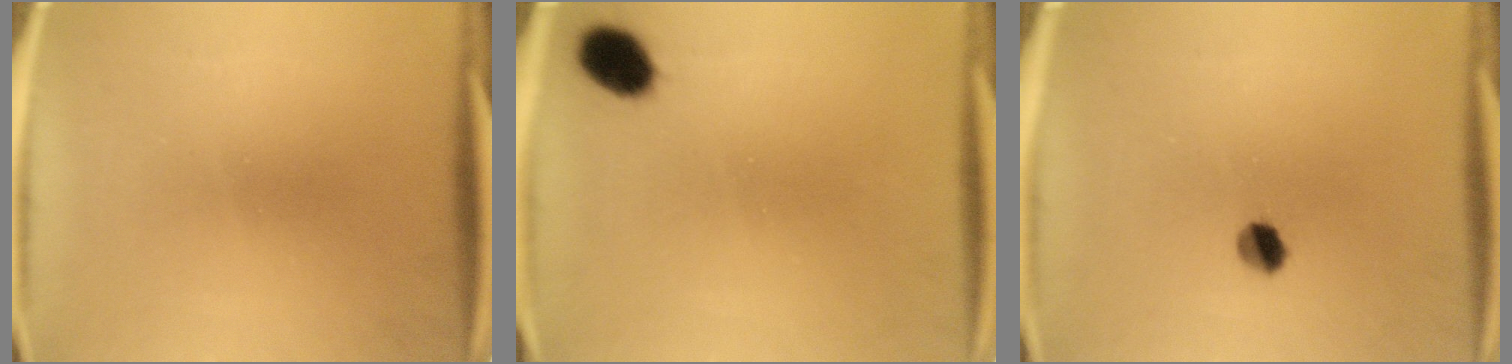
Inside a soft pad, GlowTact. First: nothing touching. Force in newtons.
{"total": 5.9}
{"total": 3.5}